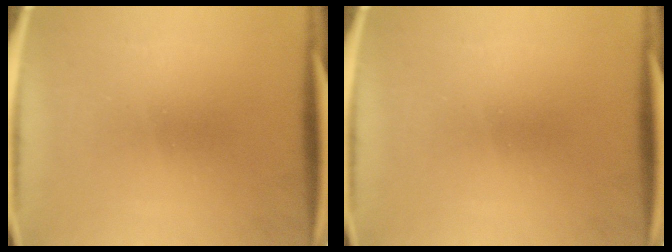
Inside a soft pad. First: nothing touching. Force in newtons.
{"total": 0.0}